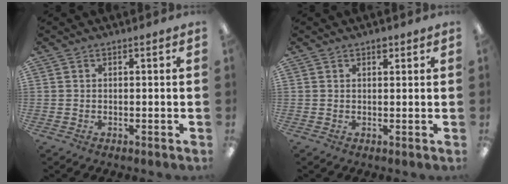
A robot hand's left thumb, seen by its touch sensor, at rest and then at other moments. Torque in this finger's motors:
{"motor_torque": [0.20, 0.21, 0.51, -0.08, 0.00]}